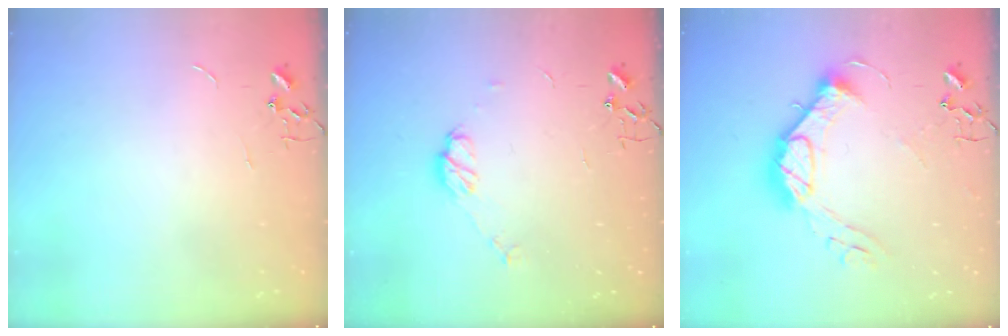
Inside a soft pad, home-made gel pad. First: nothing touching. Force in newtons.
{"total": 7.6, "press": 7.6, "slide": 0.3}
{"total": 14.2, "press": 14.1, "slide": 0.8}